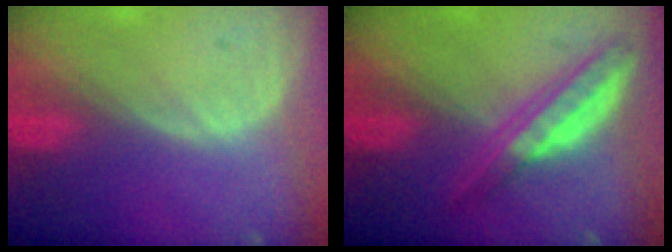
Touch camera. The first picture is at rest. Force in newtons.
{"total": 6.4, "press": 5.6, "slide": 3.1}